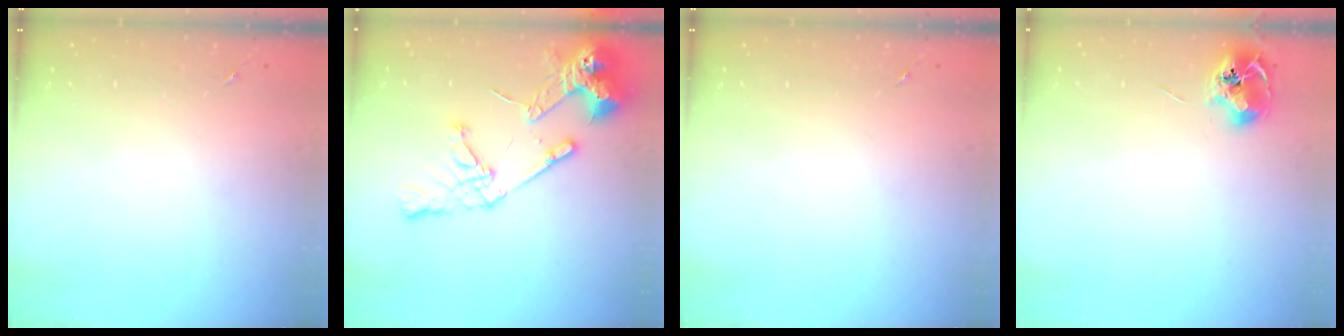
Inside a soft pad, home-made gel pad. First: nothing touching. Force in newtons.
{"total": 17.1, "press": 17.0, "slide": 2.1}
{"total": 0.0}
{"total": 9.0, "press": 8.9, "slide": 0.8}